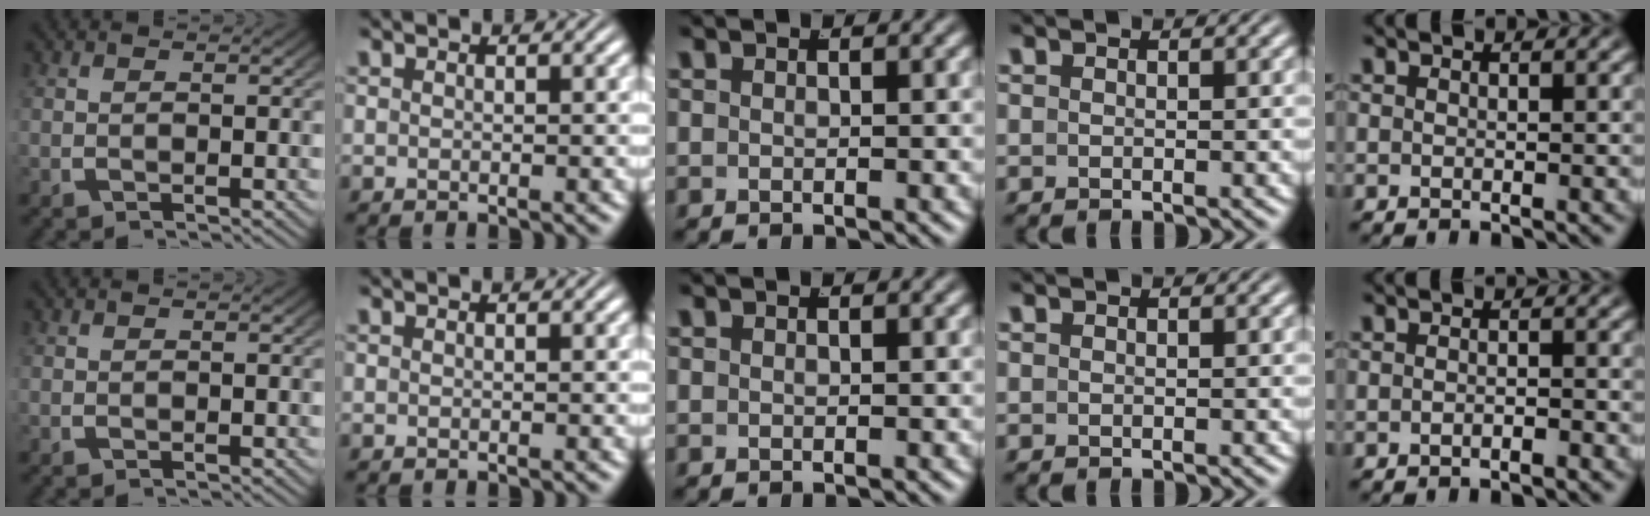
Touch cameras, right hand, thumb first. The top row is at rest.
{"little": {"total": 0.8, "force": [-0.8, 0.0, 0.2], "torque": [0.001, 0.002, -0.016]}}